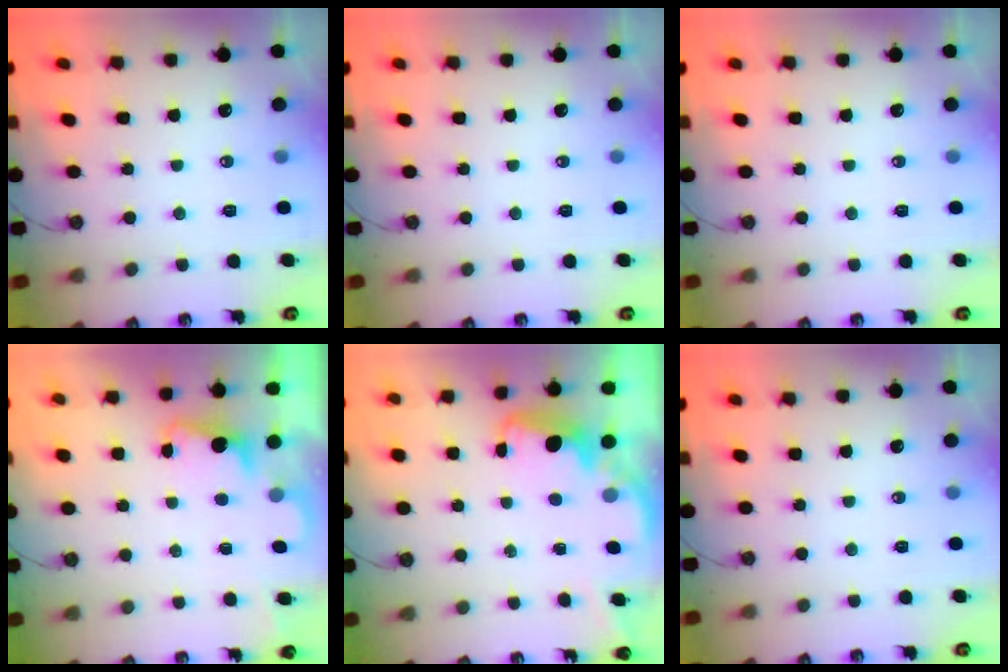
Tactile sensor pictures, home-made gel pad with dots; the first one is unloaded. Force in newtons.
{"total": 0.0}
{"total": 0.0}
{"total": 2.2, "press": 2.1, "slide": 0.7}
{"total": 2.7, "press": 2.6, "slide": 0.8}
{"total": 0.0}